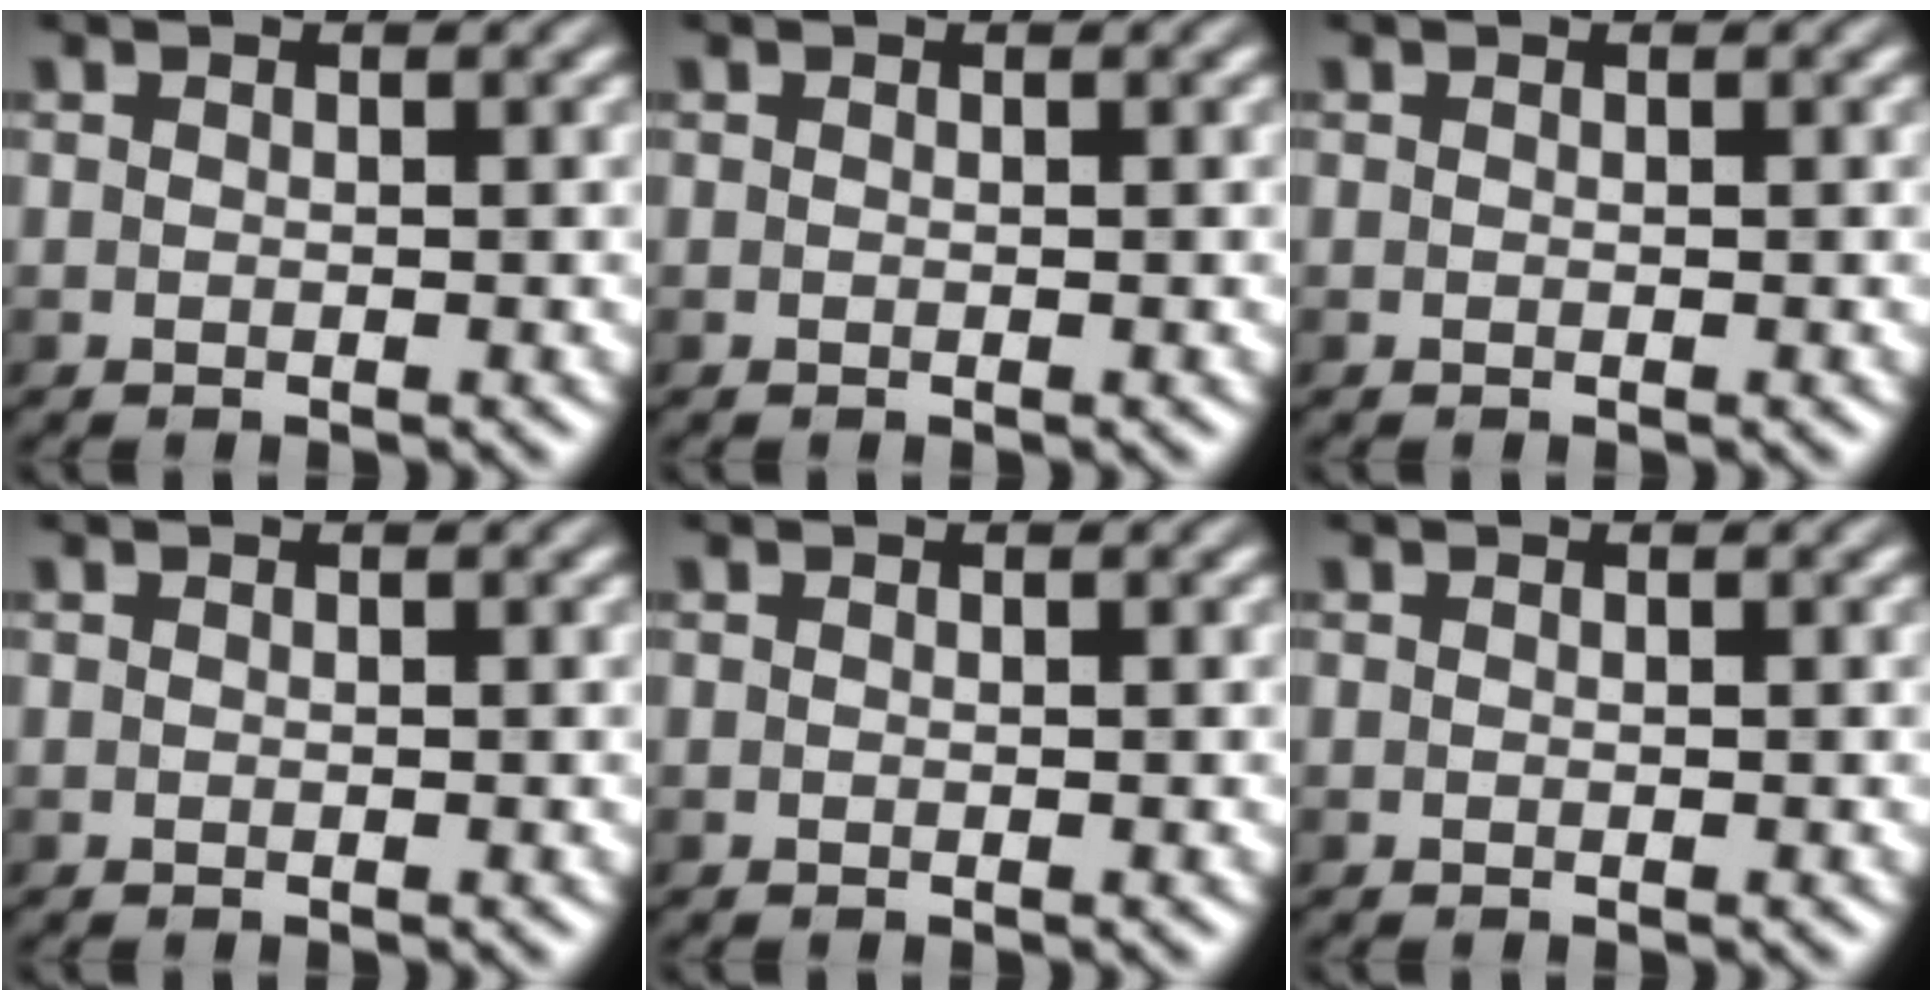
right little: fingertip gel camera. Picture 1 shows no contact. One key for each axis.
{"total": 0.0}
{"total": 0.0}
{"total": 0.0}
{"total": 0.0}
{"total": 0.0}